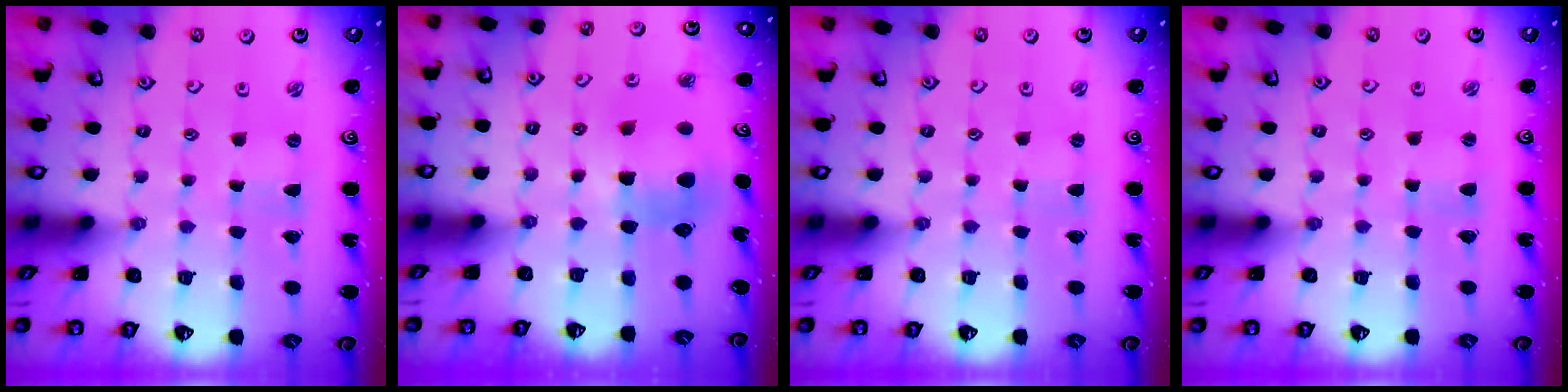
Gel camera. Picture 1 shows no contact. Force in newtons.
{"total": 7.6, "press": 7.5, "slide": 1.0}
{"total": 1.3, "press": 1.3, "slide": 0.2}
{"total": 0.9, "press": 0.9, "slide": 0.2}